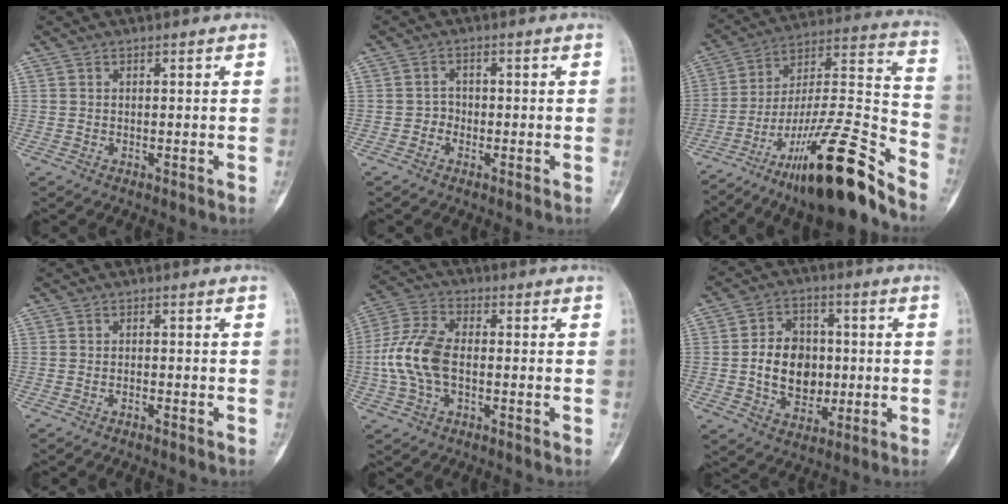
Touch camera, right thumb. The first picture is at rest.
{"total": 1.9, "force": [-0.7, 1.7, 0.5], "torque": [0.006, 0.009, -0.020]}
{"total": 25.6, "force": [-17.6, 4.2, 18.0], "torque": [-0.272, 0.089, -0.293]}
{"total": 0.8, "force": [-0.7, 0.2, 0.4], "torque": [-0.015, 0.010, -0.012]}
{"total": 10.7, "force": [-1.3, 6.0, 8.8], "torque": [-0.198, 0.027, -0.031]}
{"total": 11.8, "force": [-0.5, 9.1, 7.5], "torque": [-0.089, 0.014, -0.007]}